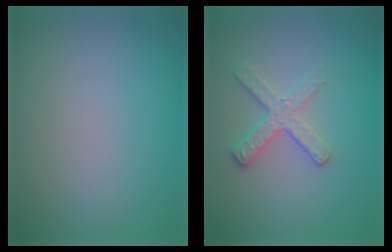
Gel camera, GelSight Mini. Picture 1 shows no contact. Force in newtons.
{"total": 2.7, "press": 2.4, "slide": 1.2}